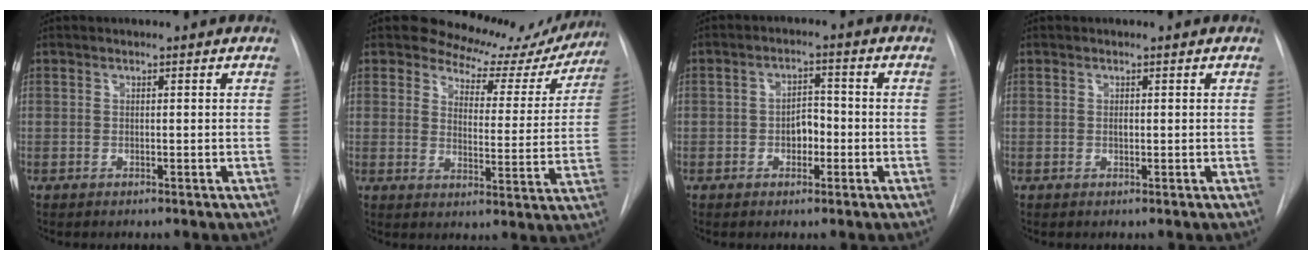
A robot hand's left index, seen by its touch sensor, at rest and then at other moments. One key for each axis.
{"total": 14.0, "fx": 12.4, "fy": 5.7, "fz": 3.0, "tx": -0.015, "ty": -0.020, "tz": 0.135}
{"total": 3.7, "fx": -1.0, "fy": 2.2, "fz": 2.8, "tx": -0.041, "ty": 0.012, "tz": -0.017}
{"total": 0.5, "fx": 0.1, "fy": 0.3, "fz": 0.4, "tx": -0.009, "ty": -0.001, "tz": 0.000}